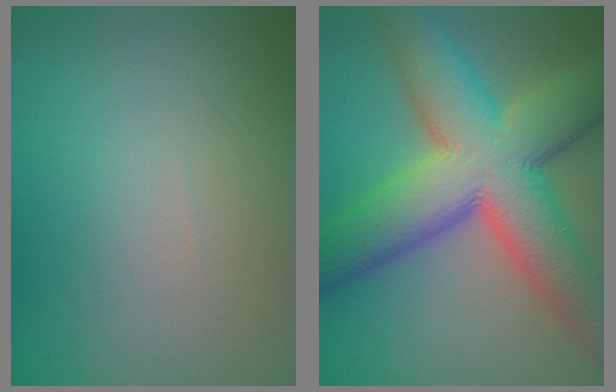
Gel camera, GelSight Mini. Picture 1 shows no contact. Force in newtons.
{"total": 13.6, "press": 13.6, "slide": 0.5}